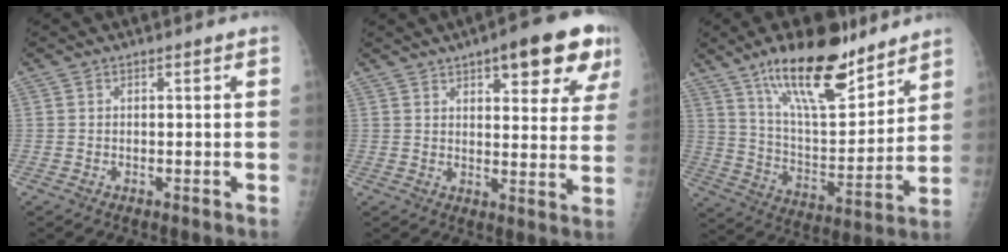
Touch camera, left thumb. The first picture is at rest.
{"total": 16.2, "force": [9.0, 5.5, 12.3], "torque": [-0.124, -0.028, 0.116]}
{"total": 21.5, "force": [14.8, 7.4, 13.7], "torque": [-0.190, -0.078, 0.256]}